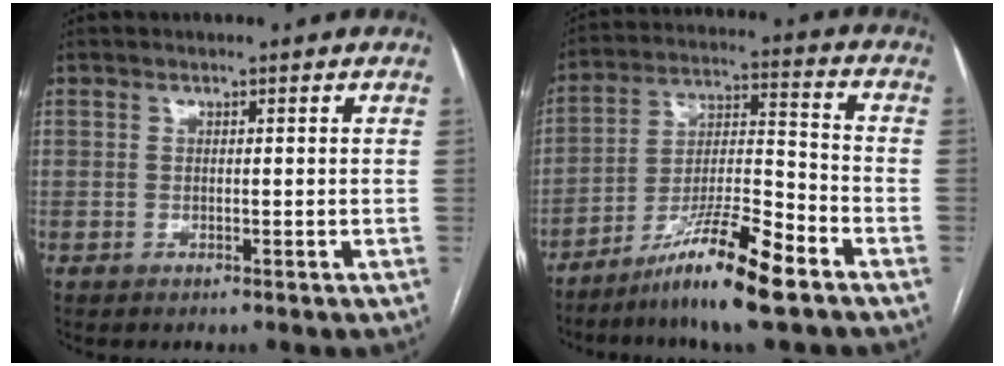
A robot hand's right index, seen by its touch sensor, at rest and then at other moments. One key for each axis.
{"total": 13.3, "fx": -9.0, "fy": 0.7, "fz": 9.8, "tx": -0.183, "ty": -0.014, "tz": -0.160}